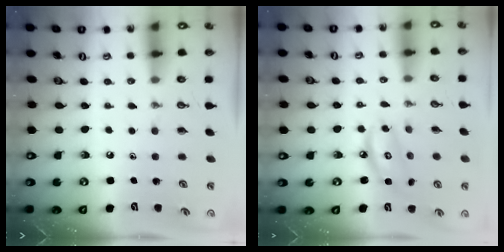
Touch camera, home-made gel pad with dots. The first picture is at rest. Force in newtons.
{"total": 7.7, "press": 7.7, "slide": 0.6}